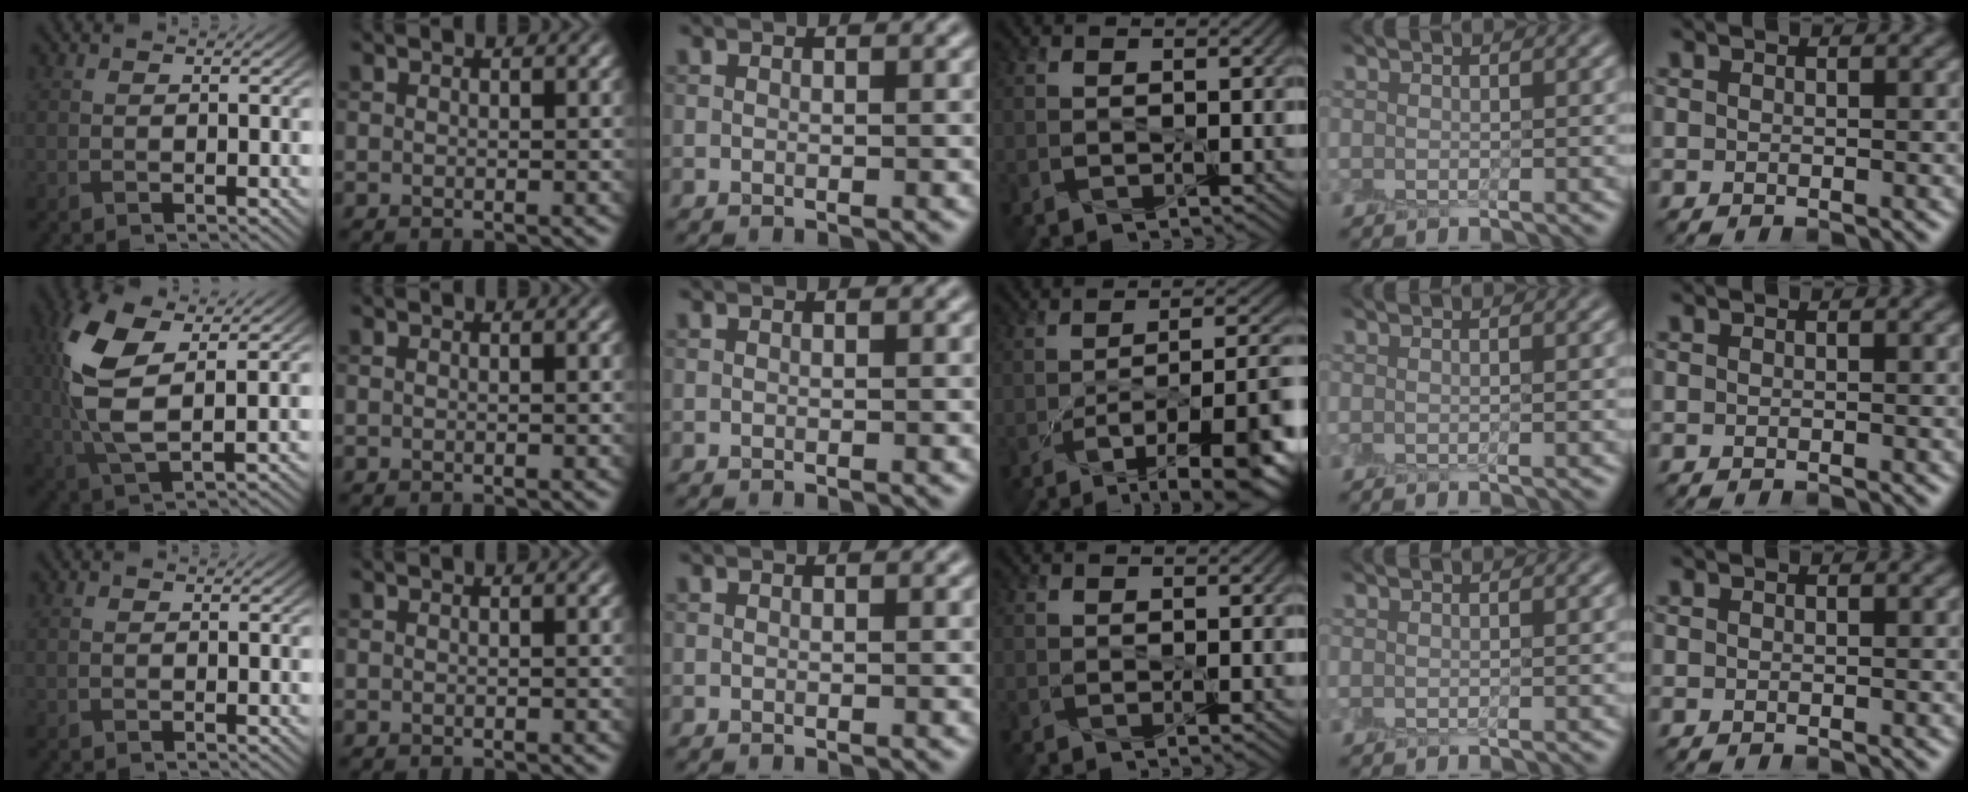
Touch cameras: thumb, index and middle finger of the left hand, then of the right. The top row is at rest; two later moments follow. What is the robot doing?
{"motion": "peel", "object": "small bumper sticker"}